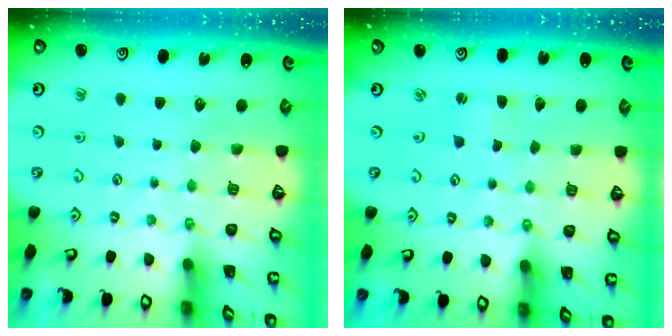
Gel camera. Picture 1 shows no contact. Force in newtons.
{"total": 1.5, "press": 1.5, "slide": 0.3}